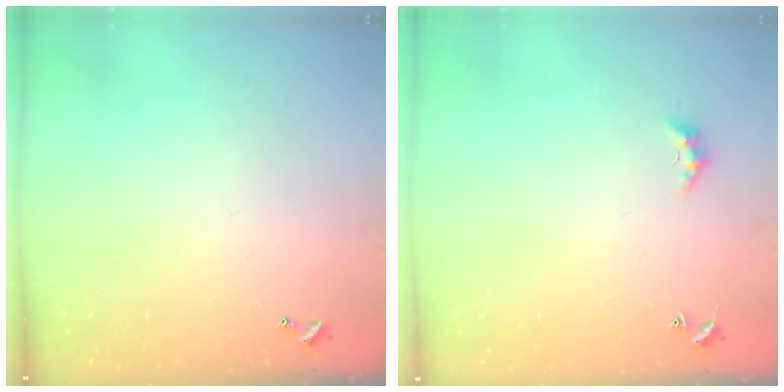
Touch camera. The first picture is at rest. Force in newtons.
{"total": 2.4, "press": 2.4, "slide": 0.6}